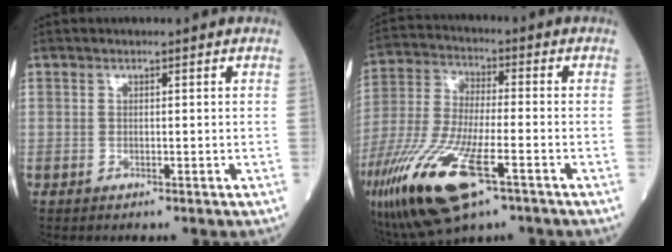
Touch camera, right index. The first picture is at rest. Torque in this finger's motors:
{"motor_torque": [1.21, -0.93, 1.06, 0.21]}